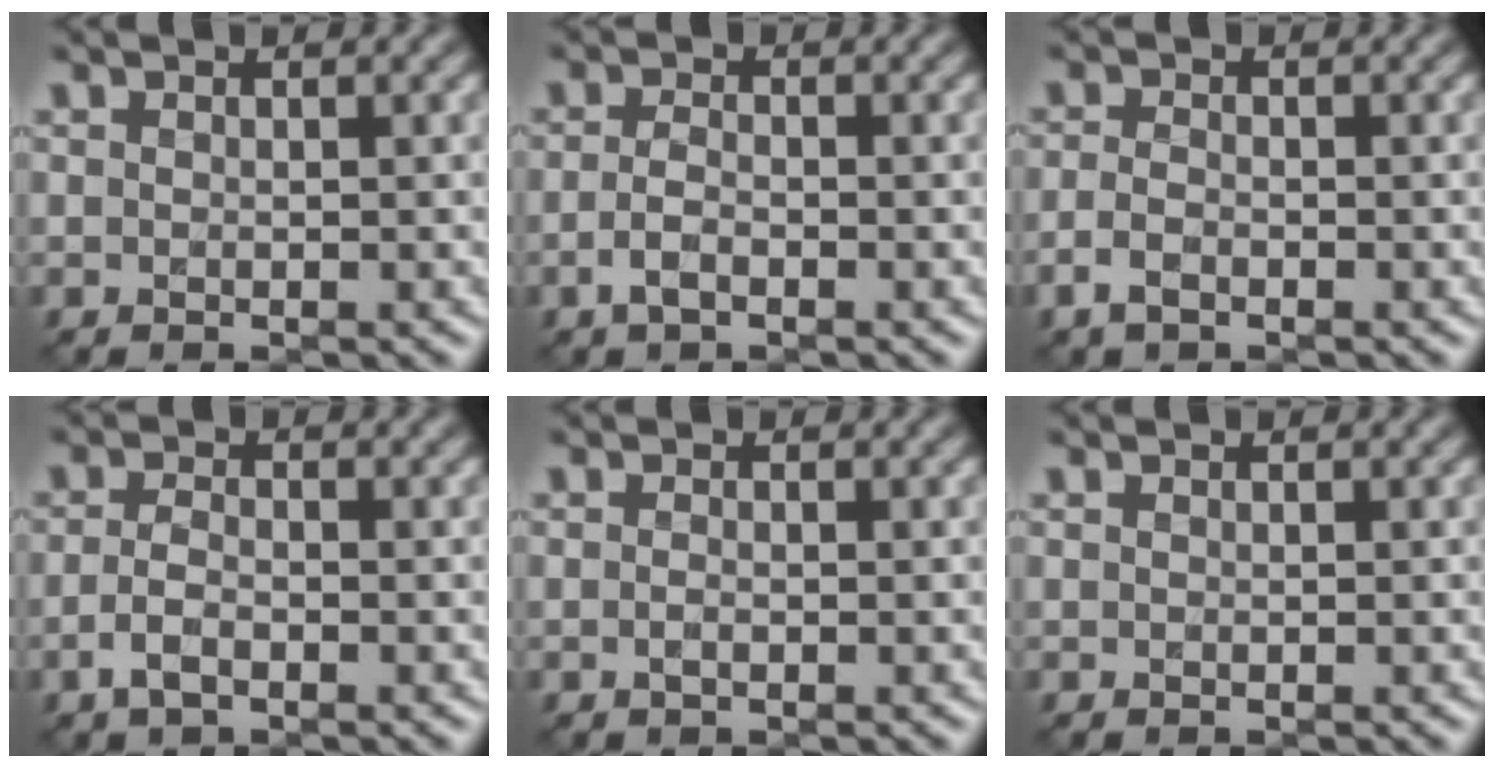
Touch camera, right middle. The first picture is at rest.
{"total": 1.8, "force": [-0.8, 0.8, 1.4], "torque": [-0.031, 0.000, -0.019]}
{"total": 1.8, "force": [-0.9, 0.9, 1.2], "torque": [-0.027, -0.002, -0.023]}
{"total": 2.1, "force": [-0.9, 0.9, 1.6], "torque": [-0.035, 0.001, -0.022]}
{"total": 0.7, "force": [-0.3, 0.2, 0.6], "torque": [-0.013, -0.002, -0.005]}
{"total": 0.0}